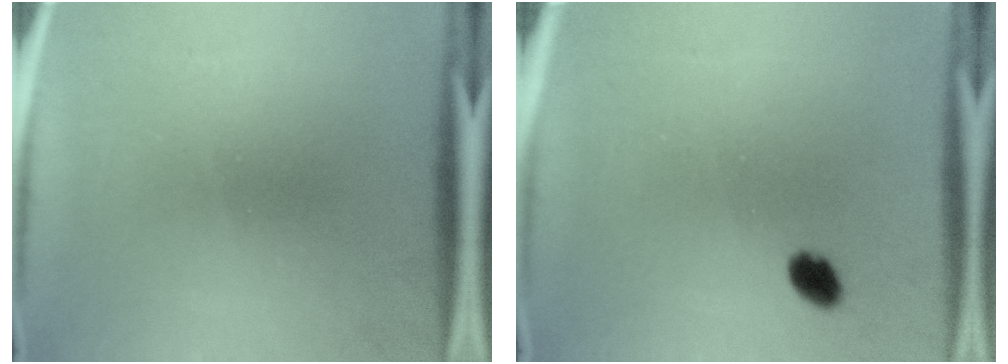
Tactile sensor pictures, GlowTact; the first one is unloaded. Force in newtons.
{"total": 2.8}